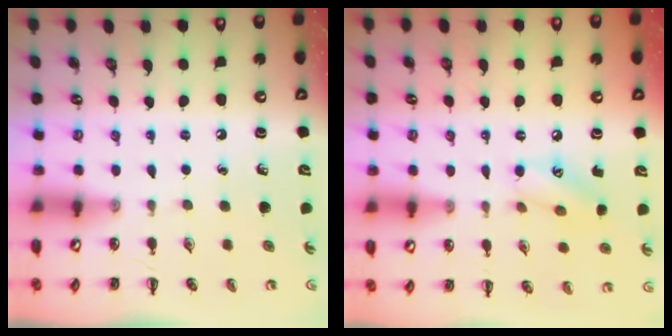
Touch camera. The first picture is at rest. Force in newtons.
{"total": 9.5, "press": 9.4, "slide": 1.5}